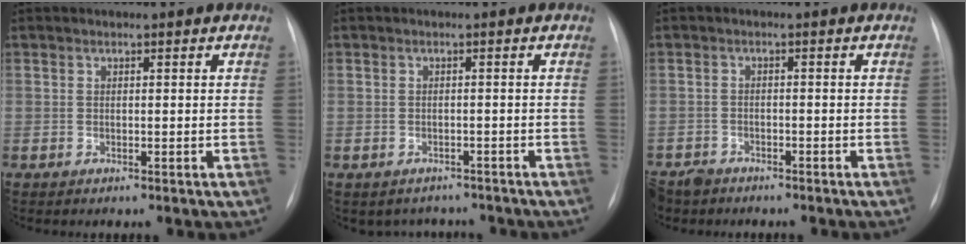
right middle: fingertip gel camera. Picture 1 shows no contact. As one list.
[{"total": 3.5, "force": [-3.0, 1.8, -0.1], "torque": [0.002, 0.013, -0.037]}, {"total": 4.5, "force": [-3.9, 2.2, 0.5], "torque": [-0.009, -0.005, -0.070]}]